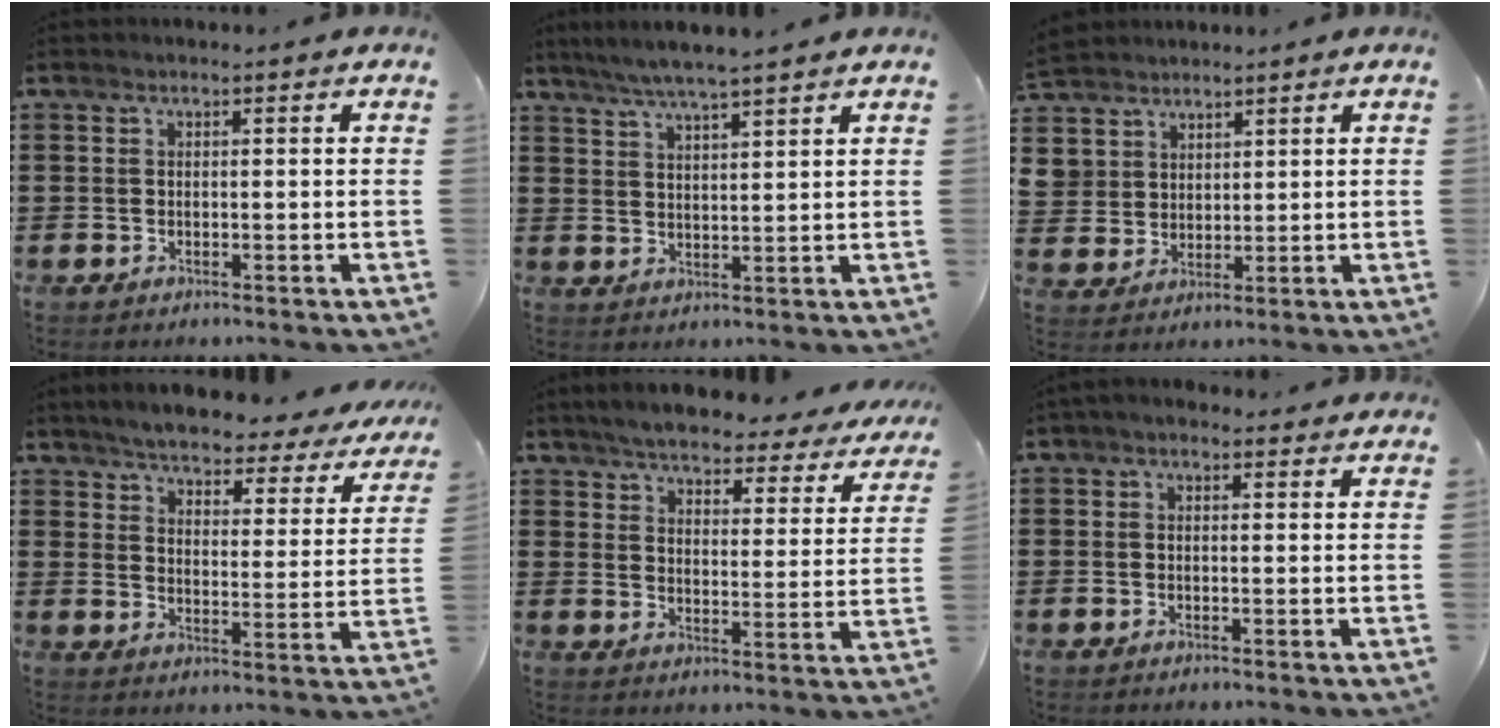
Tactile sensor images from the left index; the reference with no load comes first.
{"total": 4.3, "force": [3.8, -0.4, 1.8], "torque": [-0.046, -0.010, 0.068]}
{"total": 4.9, "force": [3.4, 3.6, -0.2], "torque": [-0.023, -0.001, 0.065]}
{"total": 4.3, "force": [4.2, 0.1, 0.9], "torque": [-0.042, -0.035, 0.066]}
{"total": 4.9, "force": [4.7, 0.3, 1.1], "torque": [-0.047, -0.033, 0.078]}
{"total": 1.3, "force": [0.5, 0.9, 0.7], "torque": [-0.017, 0.008, 0.009]}